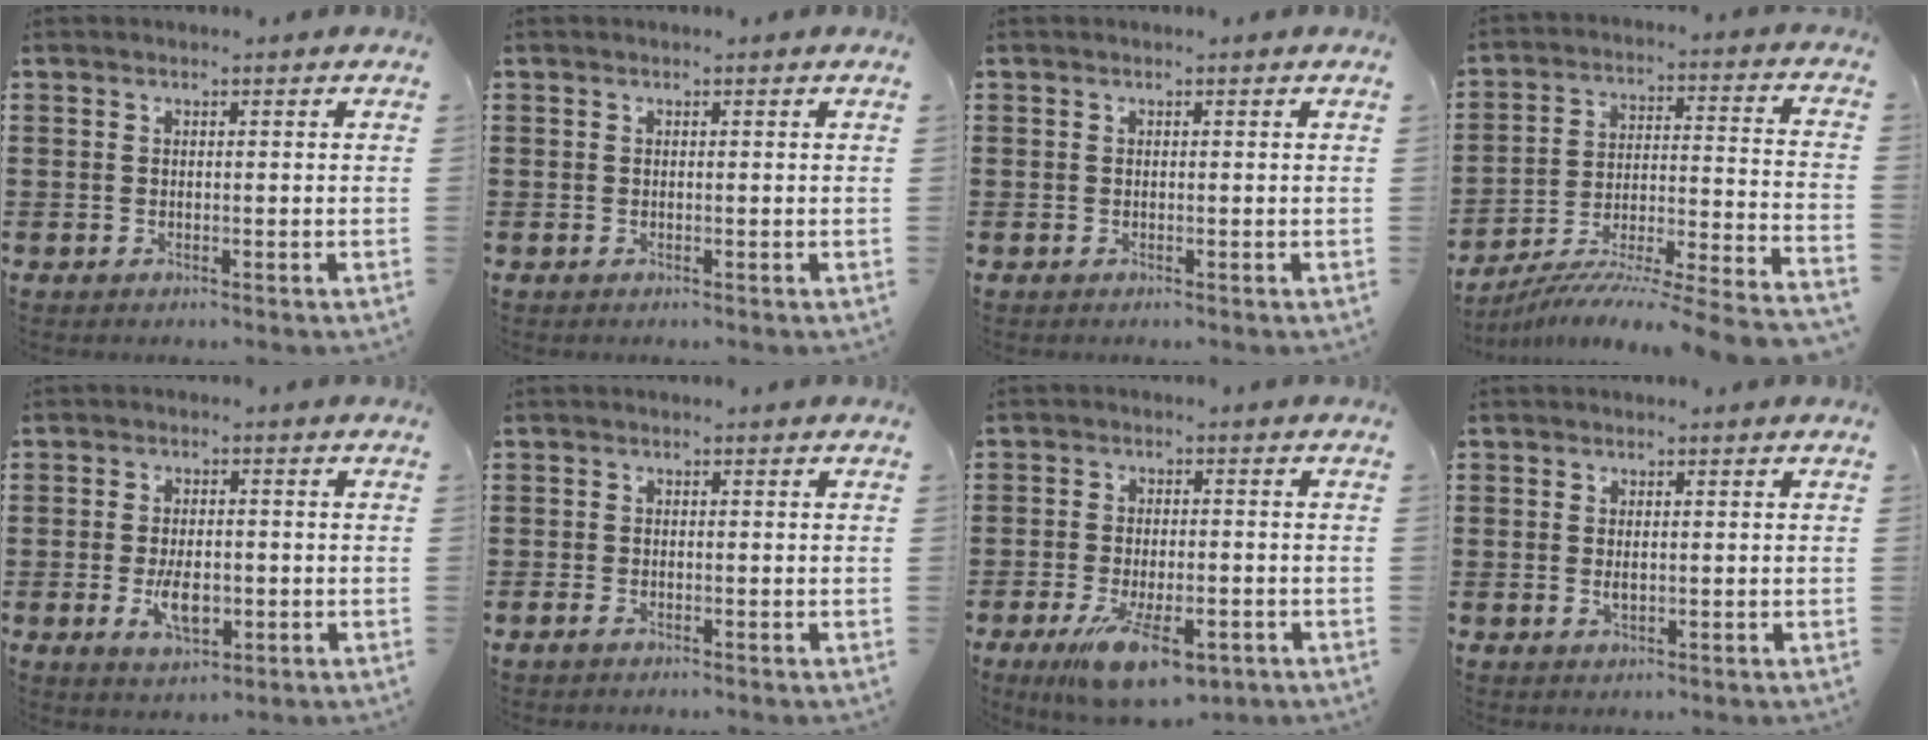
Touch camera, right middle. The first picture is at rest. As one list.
[{"total": 0.0}, {"total": 0.0}, {"total": 7.2, "force": [-6.6, -1.1, 2.6], "torque": [-0.031, -0.015, -0.135]}, {"total": 5.4, "force": [-1.4, 2.6, 4.5], "torque": [-0.075, -0.010, -0.028]}, {"total": 0.9, "force": [-0.6, 0.2, 0.6], "torque": [-0.015, -0.005, -0.011]}, {"total": 9.3, "force": [-4.8, 3.5, 7.1], "torque": [-0.143, -0.004, -0.080]}, {"total": 1.0, "force": [0.1, 0.5, 0.9], "torque": [-0.020, 0.001, 0.003]}]